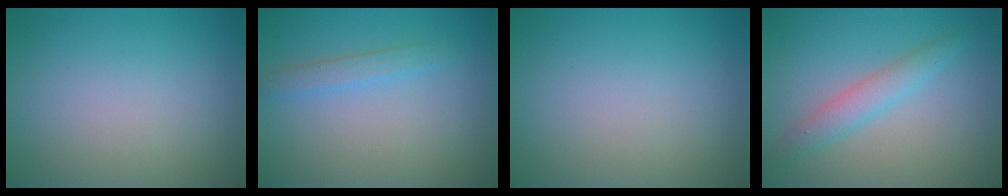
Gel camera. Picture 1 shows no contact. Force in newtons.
{"total": 1.6, "press": 1.6, "slide": 0.1}
{"total": 0.0}
{"total": 2.5, "press": 2.5, "slide": 0.0}